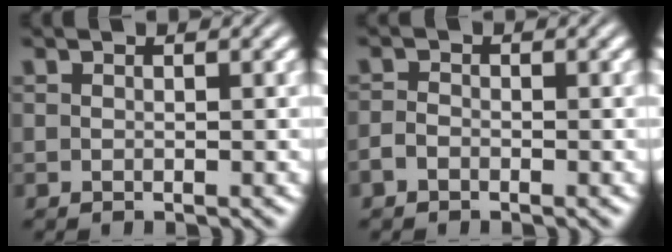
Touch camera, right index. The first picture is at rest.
{"total": 1.1, "force": [-1.1, -0.2, 0.1], "torque": [0.003, -0.008, -0.016]}